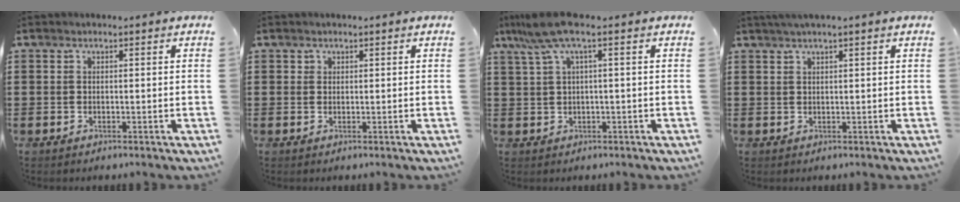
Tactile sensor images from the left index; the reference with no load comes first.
{"total": 0.7, "force": [0.4, 0.6, 0.1], "torque": [-0.003, 0.004, 0.008]}
{"total": 6.0, "force": [1.7, 0.5, 5.7], "torque": [-0.133, -0.011, 0.025]}
{"total": 1.6, "force": [1.1, -0.2, 1.2], "torque": [-0.022, 0.000, 0.020]}